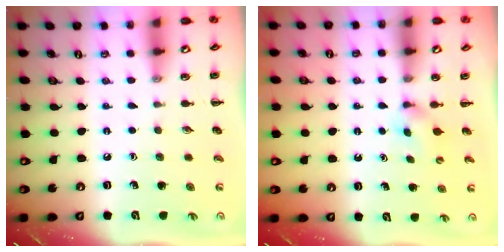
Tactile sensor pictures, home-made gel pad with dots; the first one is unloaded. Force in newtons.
{"total": 1.8, "press": 1.5, "slide": 1.0}